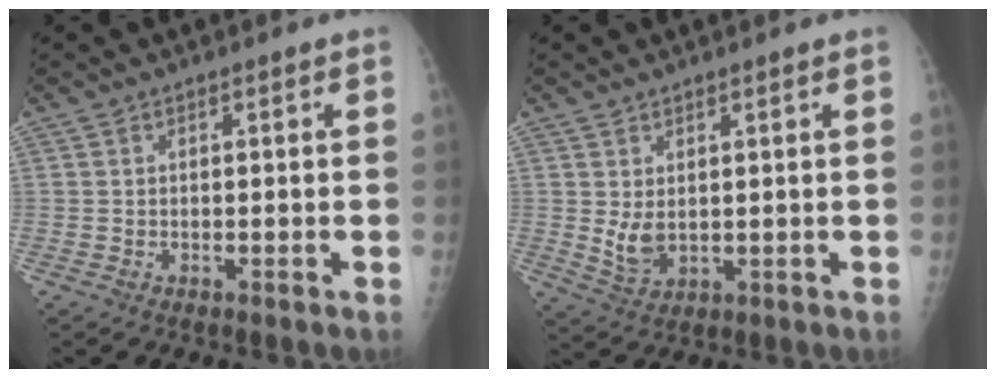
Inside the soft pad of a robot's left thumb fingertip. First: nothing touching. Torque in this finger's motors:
{"motor_torque": [0.26, 0.35, 0.77, 0.03, 0.08]}